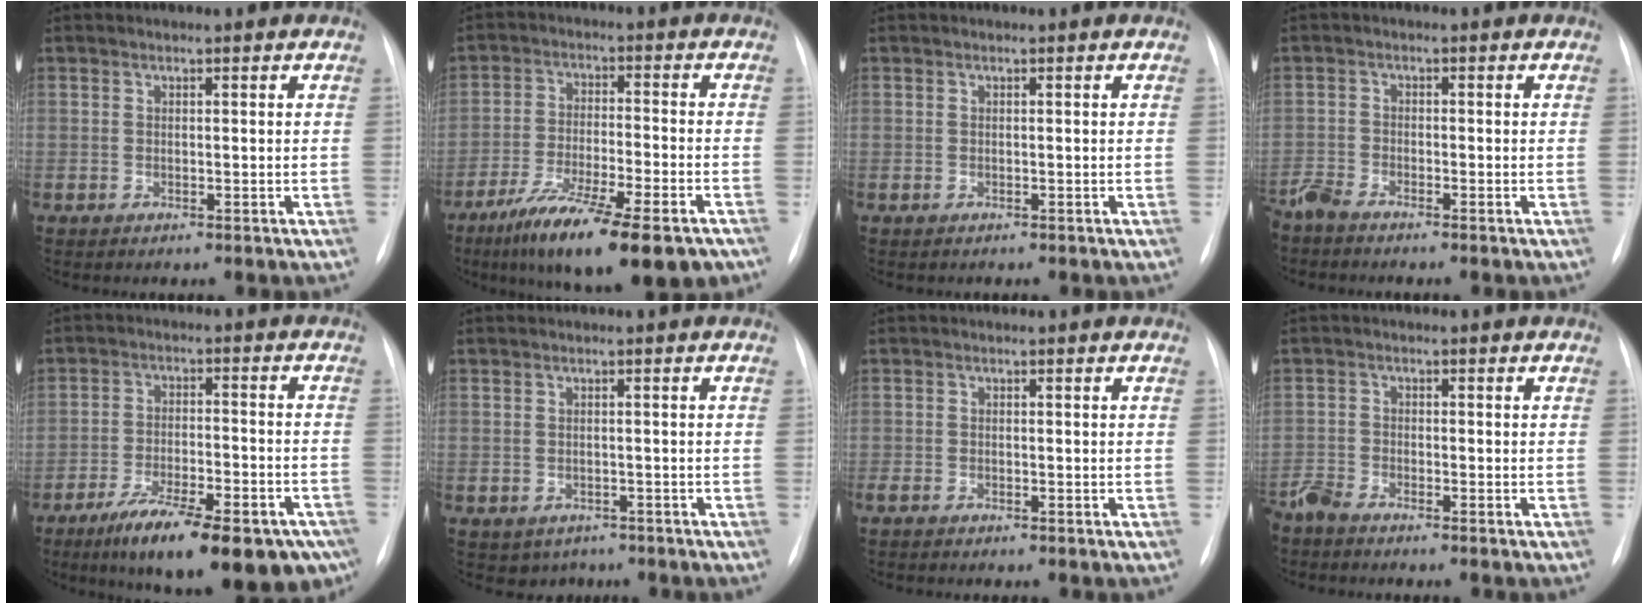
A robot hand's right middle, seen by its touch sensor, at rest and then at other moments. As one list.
[{"total": 17.9, "force": [-12.1, 3.1, 12.8], "torque": [-0.174, -0.032, -0.195]}, {"total": 0.0}, {"total": 3.1, "force": [-2.9, 0.0, 1.0], "torque": [-0.024, -0.012, -0.062]}, {"total": 20.2, "force": [-13.4, 5.8, 13.9], "torque": [-0.153, 0.001, -0.198]}, {"total": 2.8, "force": [-1.8, 2.0, 0.6], "torque": [-0.003, 0.005, -0.020]}, {"total": 1.3, "force": [-1.1, 0.2, 0.7], "torque": [-0.011, -0.003, -0.014]}, {"total": 3.2, "force": [-3.0, 0.0, 0.9], "torque": [-0.021, -0.013, -0.064]}]